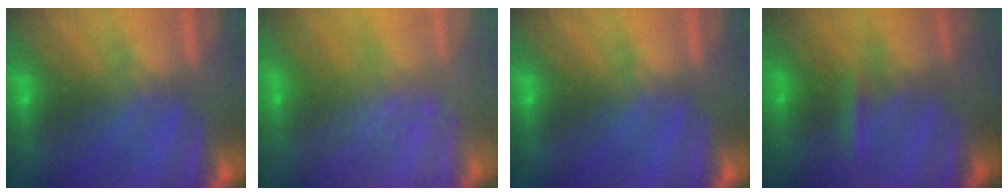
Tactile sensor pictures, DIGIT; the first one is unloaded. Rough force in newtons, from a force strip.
{"total": 2.8}
{"total": 0.0}
{"total": 2.4}